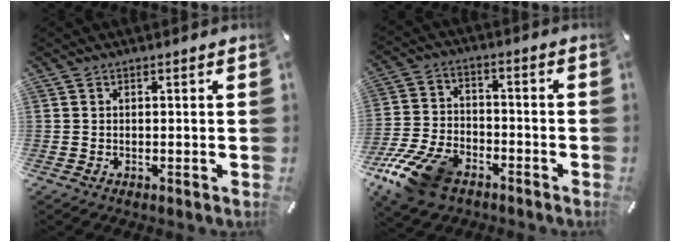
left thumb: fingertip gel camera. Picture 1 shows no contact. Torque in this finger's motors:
{"motor_torque": [-0.16, 2.89, 0.52, 0.48, 0.30]}